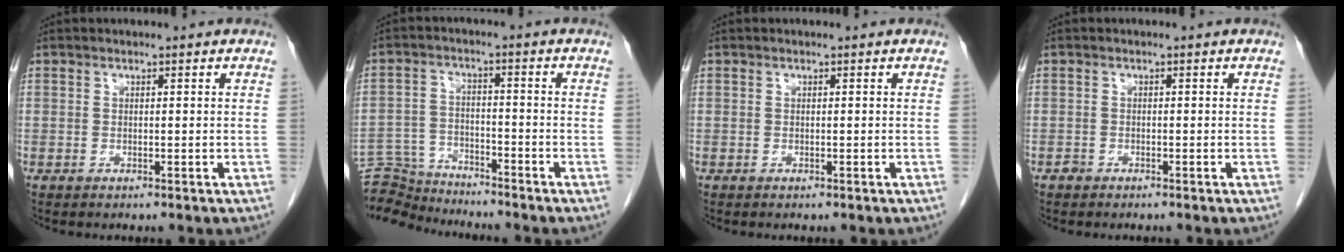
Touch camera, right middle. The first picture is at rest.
{"total": 8.7, "force": [-8.7, 0.5, -0.2], "torque": [-0.003, 0.006, -0.161]}
{"total": 0.0}
{"total": 0.7, "force": [-0.5, 0.4, 0.1], "torque": [-0.004, 0.001, -0.012]}